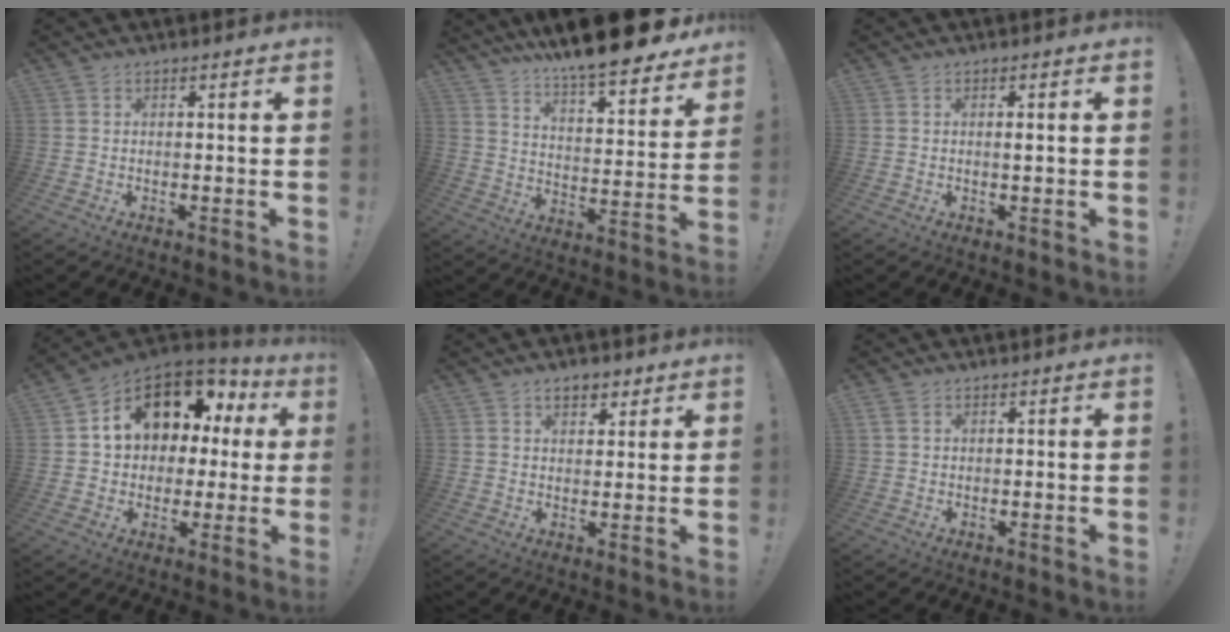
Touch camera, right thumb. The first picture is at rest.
{"total": 13.9, "force": [11.9, 1.8, 7.0], "torque": [-0.116, -0.103, 0.197]}
{"total": 1.1, "force": [0.2, -0.1, 1.0], "torque": [-0.009, -0.007, 0.000]}
{"total": 13.3, "force": [5.9, 9.5, 7.3], "torque": [-0.117, -0.034, 0.114]}
{"total": 4.5, "force": [2.7, 2.9, 2.3], "torque": [-0.028, -0.006, 0.047]}
{"total": 1.9, "force": [1.2, 1.0, 1.1], "torque": [-0.021, 0.002, 0.023]}